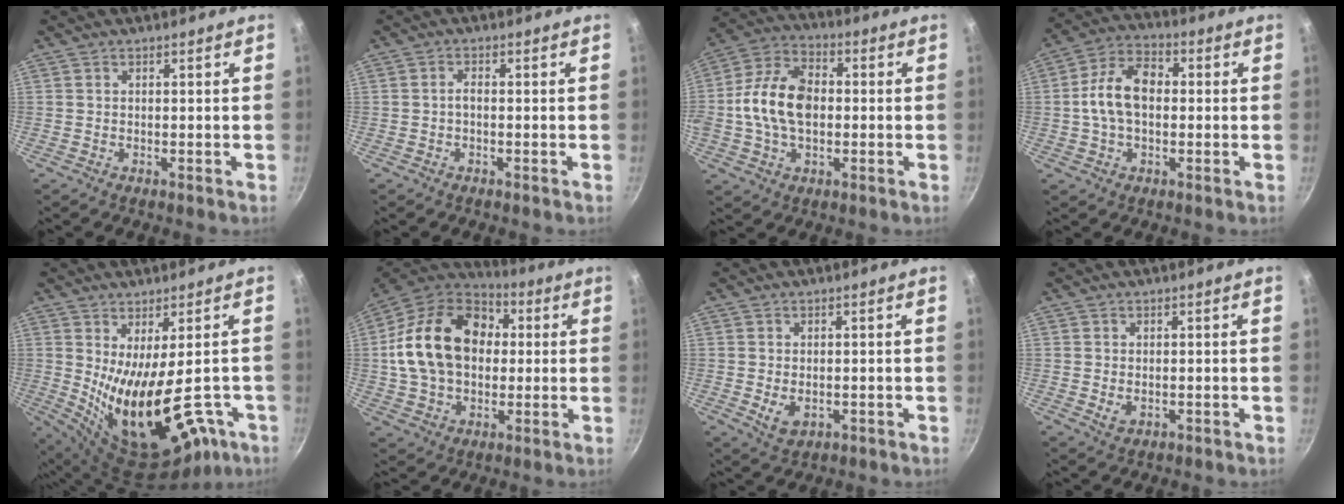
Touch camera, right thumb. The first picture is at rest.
{"total": 1.4, "force": [-0.4, 0.6, 1.2], "torque": [-0.023, 0.010, -0.009]}
{"total": 14.5, "force": [-0.3, 9.6, 10.9], "torque": [-0.185, 0.024, -0.020]}
{"total": 11.1, "force": [0.2, 7.2, 8.4], "torque": [-0.136, 0.030, -0.010]}
{"total": 21.7, "force": [-5.3, 9.9, 18.6], "torque": [-0.265, -0.029, -0.045]}
{"total": 22.2, "force": [2.6, 16.1, 15.0], "torque": [-0.245, 0.034, 0.038]}
{"total": 3.9, "force": [-0.6, 2.7, 2.8], "torque": [-0.044, -0.007, -0.003]}
{"total": 2.1, "force": [-0.2, 1.5, 1.5], "torque": [-0.025, -0.004, -0.001]}